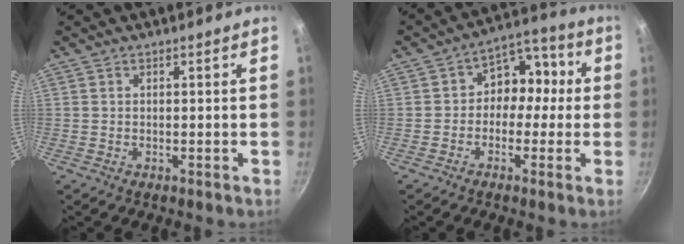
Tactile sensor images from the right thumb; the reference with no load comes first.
{"total": 9.1, "force": [-0.5, 7.3, 5.4], "torque": [-0.019, 0.038, -0.030]}